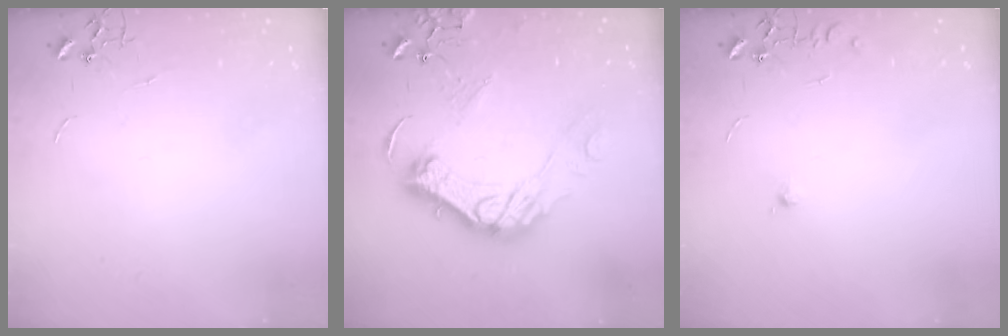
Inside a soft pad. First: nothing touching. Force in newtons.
{"total": 17.8, "press": 17.8, "slide": 1.3}
{"total": 5.6, "press": 5.5, "slide": 0.5}